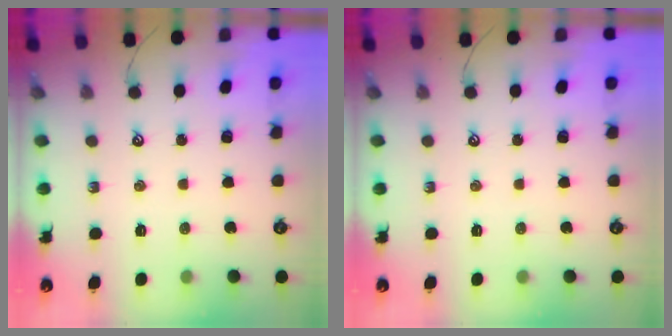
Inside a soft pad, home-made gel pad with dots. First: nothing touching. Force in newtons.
{"total": 0.0}